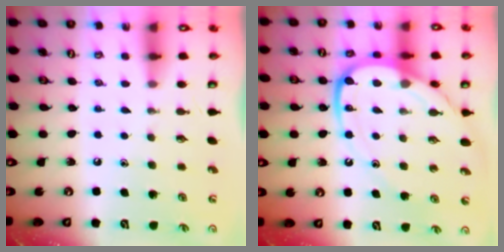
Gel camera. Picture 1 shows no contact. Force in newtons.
{"total": 15.0, "press": 14.9, "slide": 1.8}